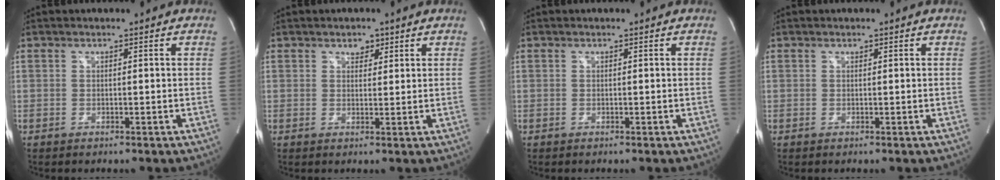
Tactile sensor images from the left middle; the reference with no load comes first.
{"total": 2.0, "force": [1.3, 1.3, 0.8], "torque": [-0.009, 0.002, 0.019]}
{"total": 0.0}
{"total": 0.0}